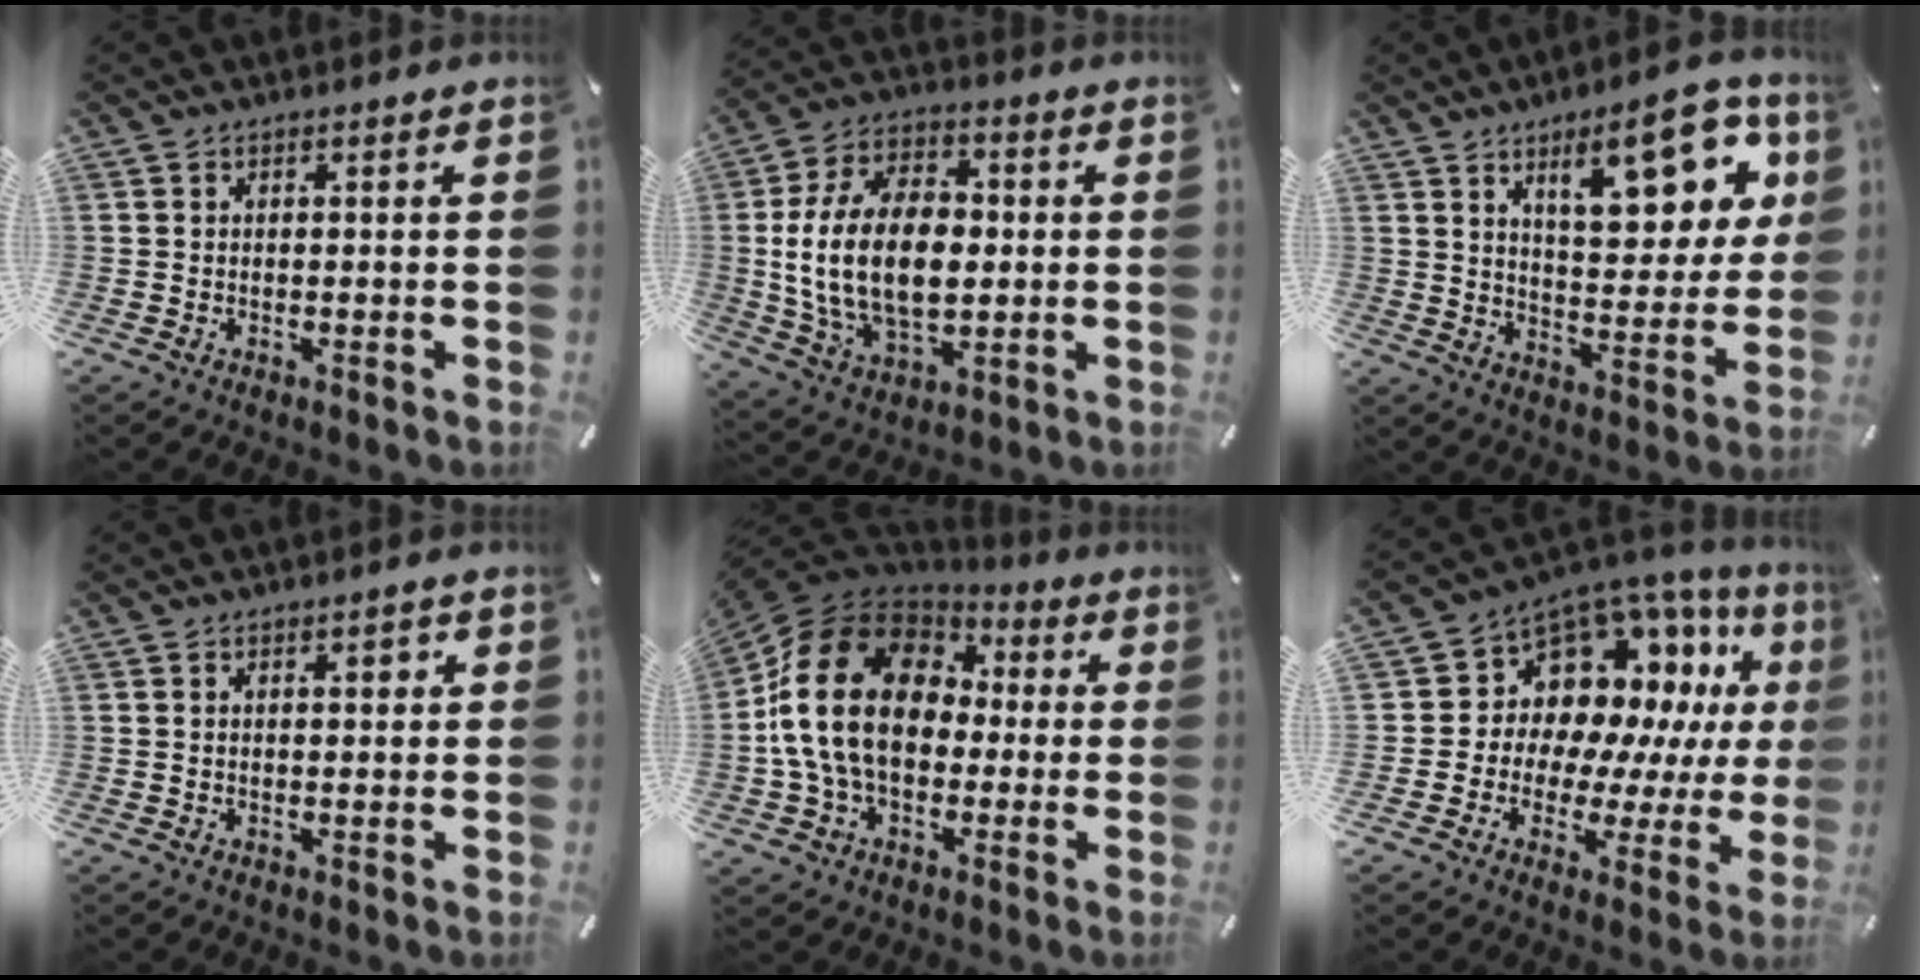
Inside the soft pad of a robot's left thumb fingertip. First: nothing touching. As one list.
[{"total": 19.8, "force": [-0.1, 13.0, 14.9], "torque": [-0.308, 0.003, -0.004]}, {"total": 17.0, "force": [8.6, 7.1, 12.8], "torque": [-0.162, -0.040, 0.135]}, {"total": 2.0, "force": [0.6, 1.0, 1.6], "torque": [-0.024, 0.003, 0.007]}, {"total": 19.9, "force": [-0.3, 15.5, 12.5], "torque": [-0.276, 0.021, -0.006]}, {"total": 11.4, "force": [5.7, 9.4, 3.1], "torque": [-0.049, -0.085, 0.115]}]